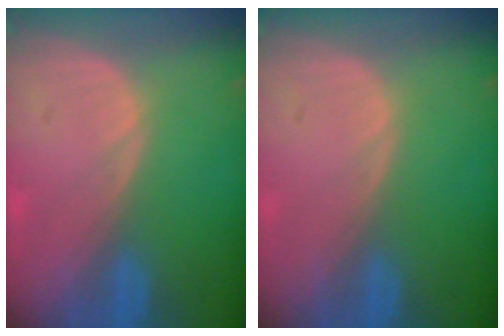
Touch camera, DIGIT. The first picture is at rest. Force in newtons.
{"total": 0.0}